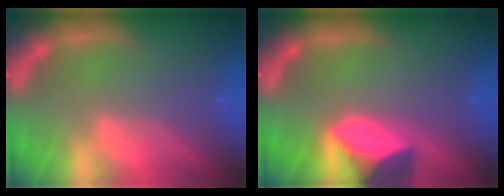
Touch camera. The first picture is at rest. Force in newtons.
{"total": 6.9}